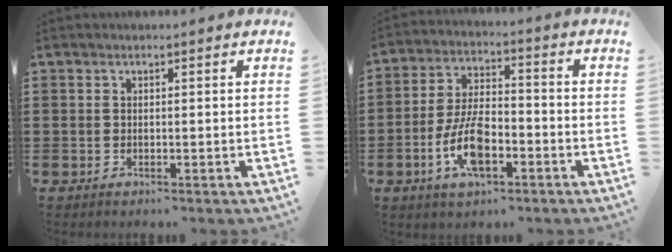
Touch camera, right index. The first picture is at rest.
{"total": 9.3, "force": [-3.3, 4.2, 7.6], "torque": [-0.166, -0.003, -0.062]}